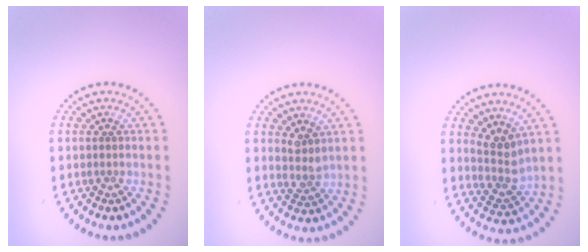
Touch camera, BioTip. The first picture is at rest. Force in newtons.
{"total": 1.8, "press": 1.4, "slide": 1.2}
{"total": 2.6, "press": 2.0, "slide": 1.6}